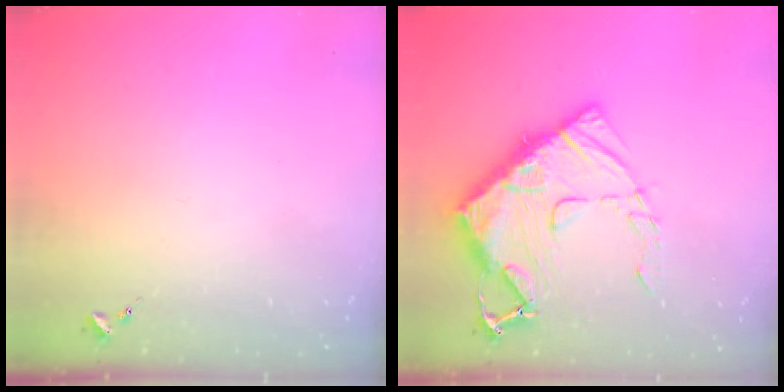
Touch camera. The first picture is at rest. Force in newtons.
{"total": 18.3, "press": 18.2, "slide": 2.1}